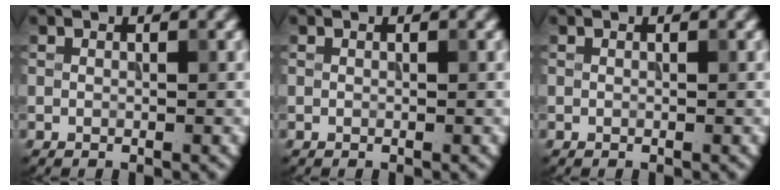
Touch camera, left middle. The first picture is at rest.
{"total": 0.0}
{"total": 0.0}